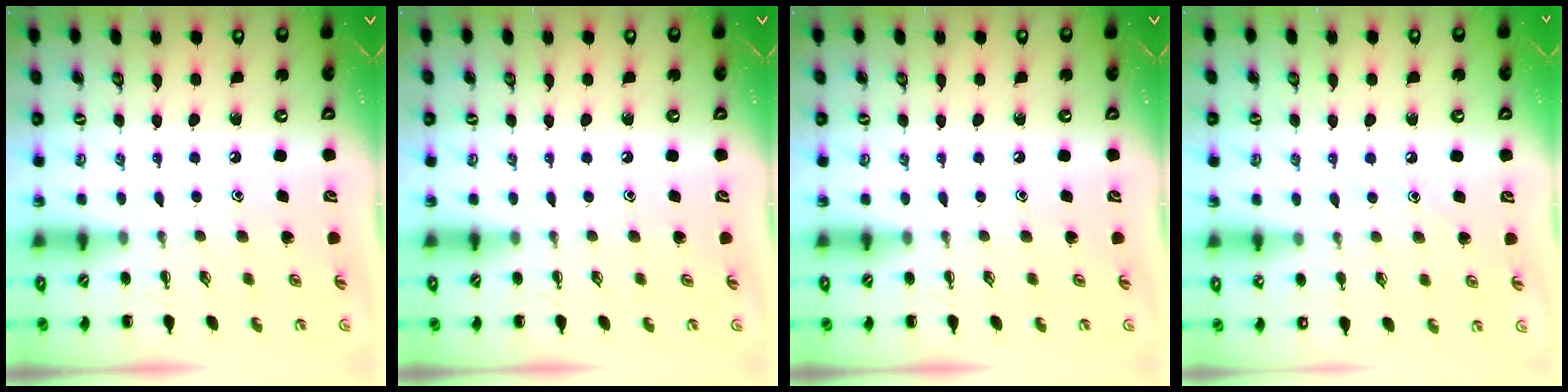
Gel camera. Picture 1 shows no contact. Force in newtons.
{"total": 0.0}
{"total": 0.0}
{"total": 7.0, "press": 6.7, "slide": 1.9}